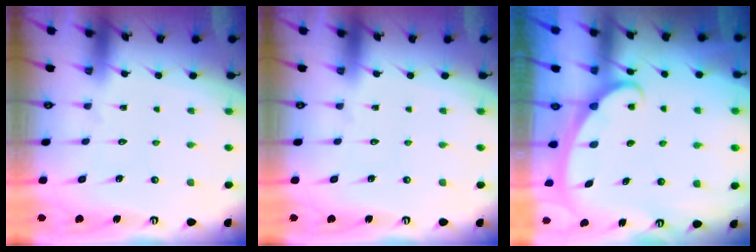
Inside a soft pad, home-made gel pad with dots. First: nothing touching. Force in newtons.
{"total": 0.0}
{"total": 2.5, "press": 2.5, "slide": 0.3}